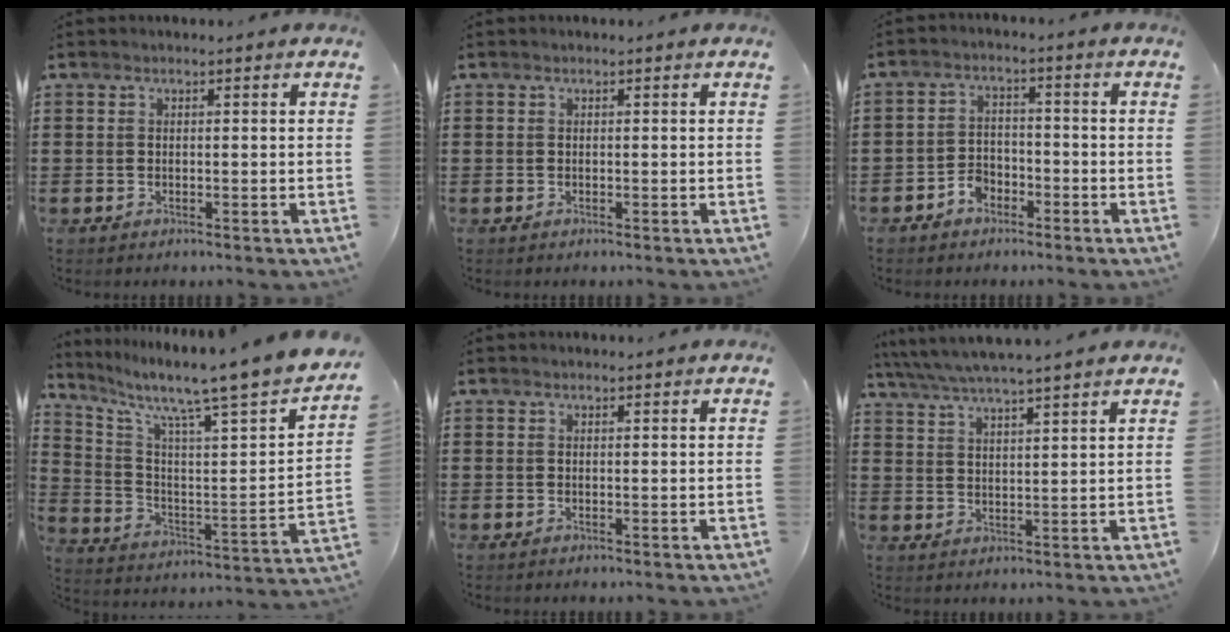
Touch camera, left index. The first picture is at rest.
{"total": 0.0}
{"total": 3.3, "force": [-2.6, 1.9, 0.7], "torque": [-0.019, 0.008, -0.054]}
{"total": 8.8, "force": [7.4, 0.0, 4.7], "torque": [-0.112, -0.073, 0.106]}
{"total": 0.0}
{"total": 4.9, "force": [4.5, -0.3, 1.9], "torque": [-0.051, -0.021, 0.078]}